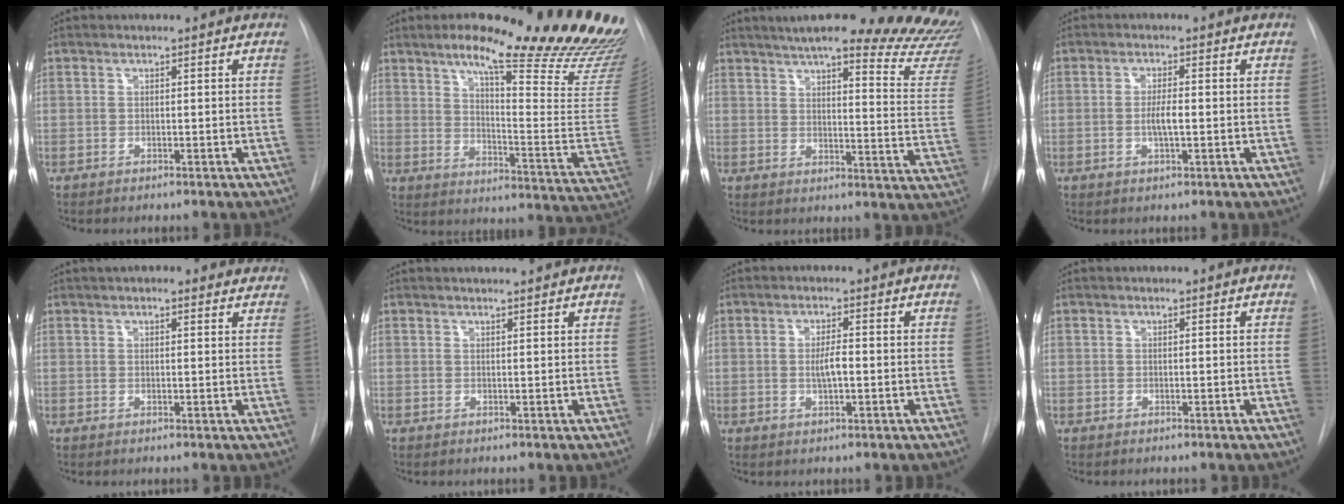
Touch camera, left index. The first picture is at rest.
{"total": 28.2, "force": [21.7, 2.4, 17.9], "torque": [-0.185, -0.078, 0.276]}
{"total": 28.4, "force": [24.7, 3.2, 13.6], "torque": [-0.163, -0.090, 0.283]}
{"total": 2.7, "force": [-0.3, 0.4, 2.7], "torque": [-0.052, -0.001, -0.006]}
{"total": 6.2, "force": [5.1, 2.0, 2.9], "torque": [-0.032, 0.021, 0.059]}
{"total": 2.8, "force": [2.7, 0.1, 0.7], "torque": [-0.012, 0.011, 0.034]}
{"total": 2.7, "force": [-0.2, 0.5, 2.7], "torque": [-0.051, 0.000, -0.004]}
{"total": 0.0}